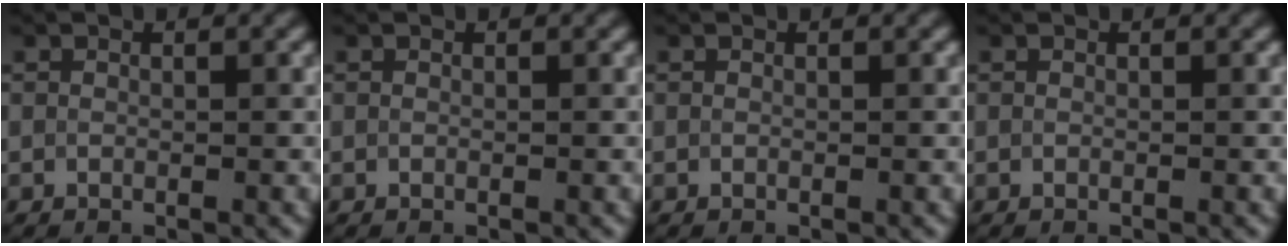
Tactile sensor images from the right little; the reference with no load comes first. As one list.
[{"total": 0.0}, {"total": 0.0}, {"total": 0.0}]